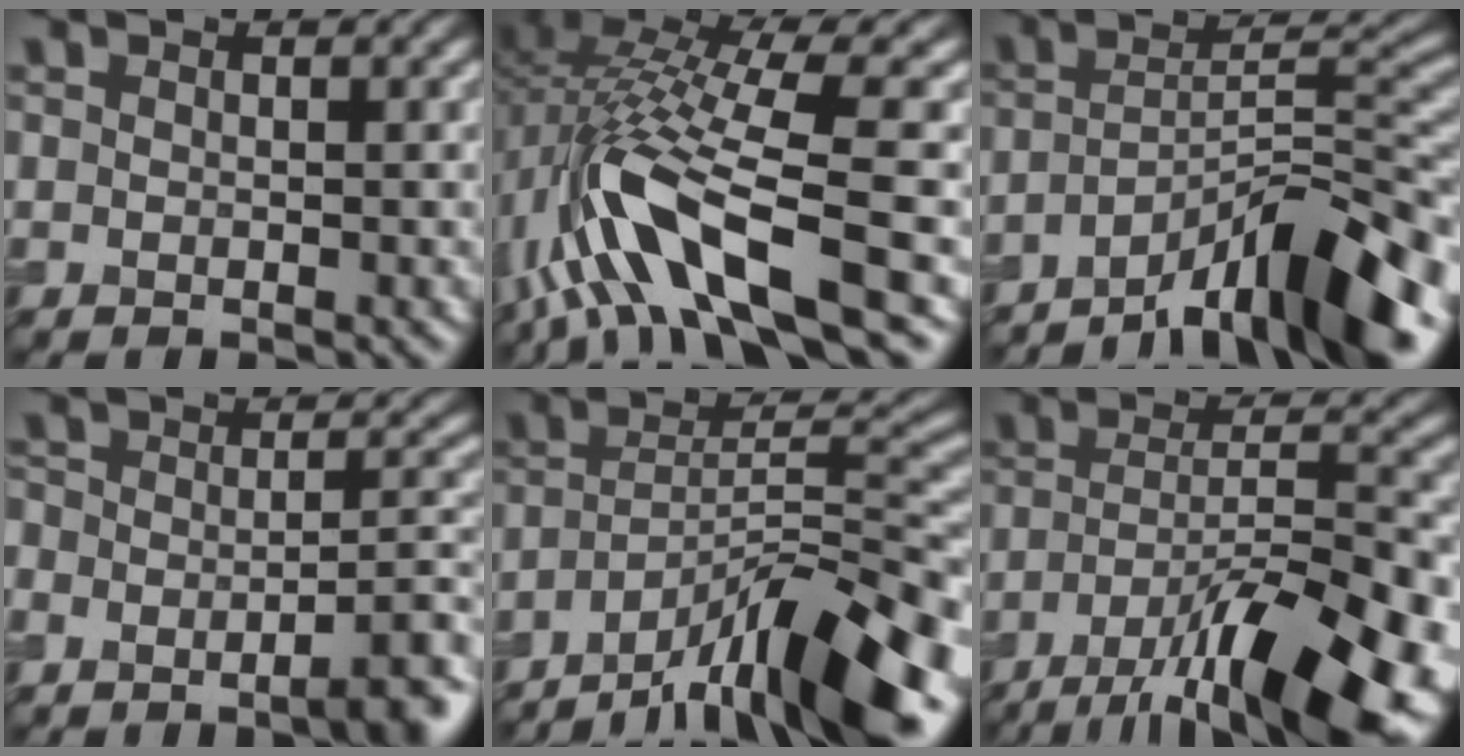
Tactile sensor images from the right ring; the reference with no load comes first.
{"total": 11.6, "force": [-4.8, 3.4, 10.0], "torque": [-0.202, 0.015, -0.078]}
{"total": 10.7, "force": [-7.1, 2.3, 7.6], "torque": [-0.103, 0.023, -0.117]}
{"total": 5.8, "force": [-4.8, 1.0, 3.1], "torque": [-0.043, 0.008, -0.071]}
{"total": 13.2, "force": [-9.3, 2.8, 8.9], "torque": [-0.138, 0.023, -0.156]}
{"total": 15.1, "force": [-9.6, 4.9, 10.6], "torque": [-0.179, -0.007, -0.126]}